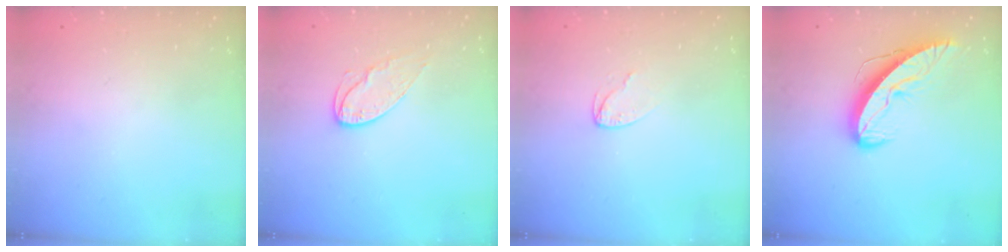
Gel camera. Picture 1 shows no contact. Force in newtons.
{"total": 7.9, "press": 7.9, "slide": 0.2}
{"total": 3.0, "press": 3.0, "slide": 0.3}
{"total": 10.2, "press": 10.1, "slide": 1.3}